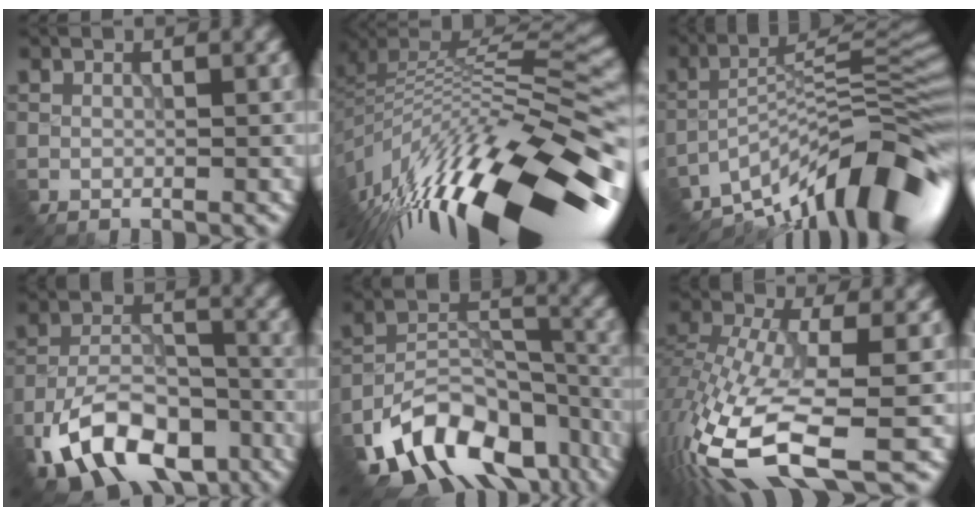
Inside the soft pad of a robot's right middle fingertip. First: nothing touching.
{"total": 15.8, "force": [-8.2, 5.8, 12.2], "torque": [-0.218, 0.014, -0.137]}
{"total": 12.5, "force": [-9.0, 2.7, 8.2], "torque": [-0.125, 0.026, -0.156]}
{"total": 10.6, "force": [-6.3, 5.6, 6.3], "torque": [-0.121, 0.006, -0.112]}
{"total": 12.2, "force": [-8.0, 6.9, 6.0], "torque": [-0.112, 0.001, -0.134]}
{"total": 12.8, "force": [-5.8, 4.6, 10.4], "torque": [-0.235, -0.015, -0.102]}